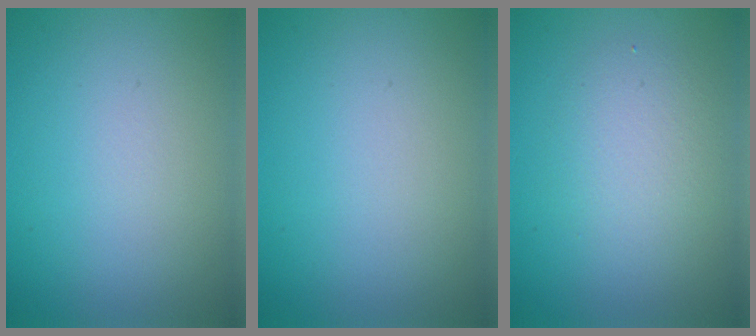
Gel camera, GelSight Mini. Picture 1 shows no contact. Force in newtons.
{"total": 0.0}
{"total": 2.9, "press": 2.9, "slide": 0.4}